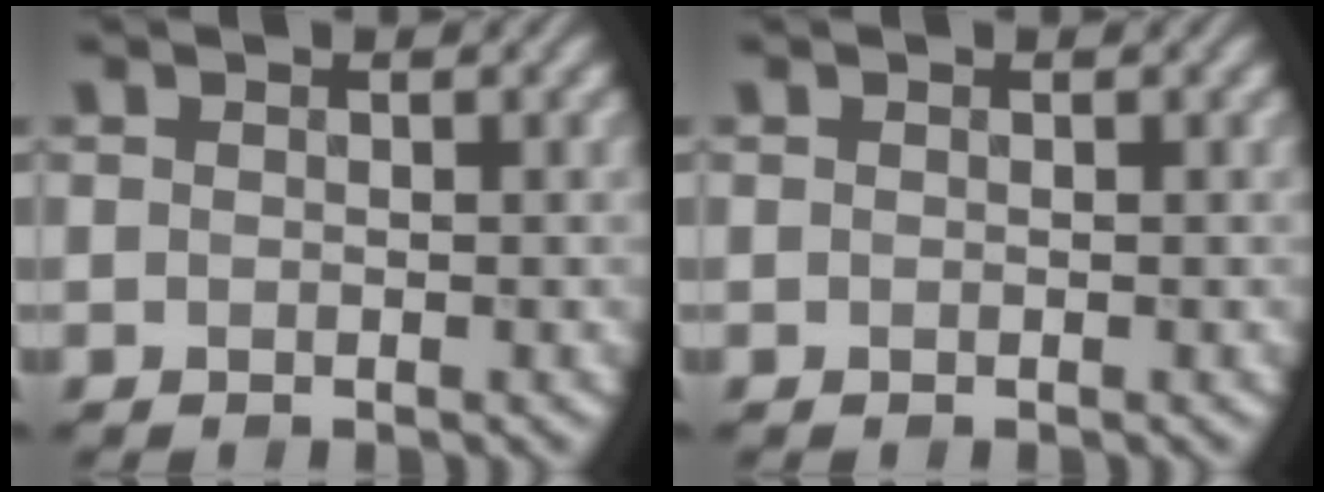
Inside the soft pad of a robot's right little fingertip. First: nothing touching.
{"total": 0.0}